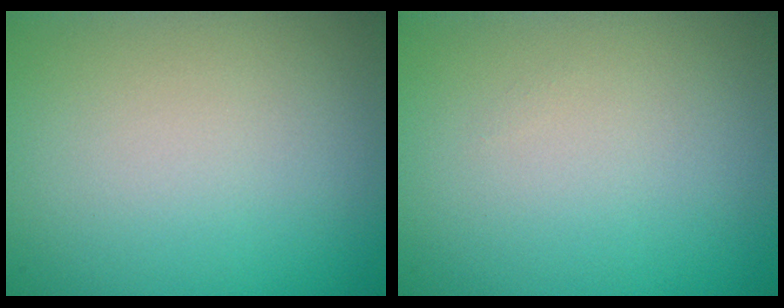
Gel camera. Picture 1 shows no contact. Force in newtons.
{"total": 0.0}